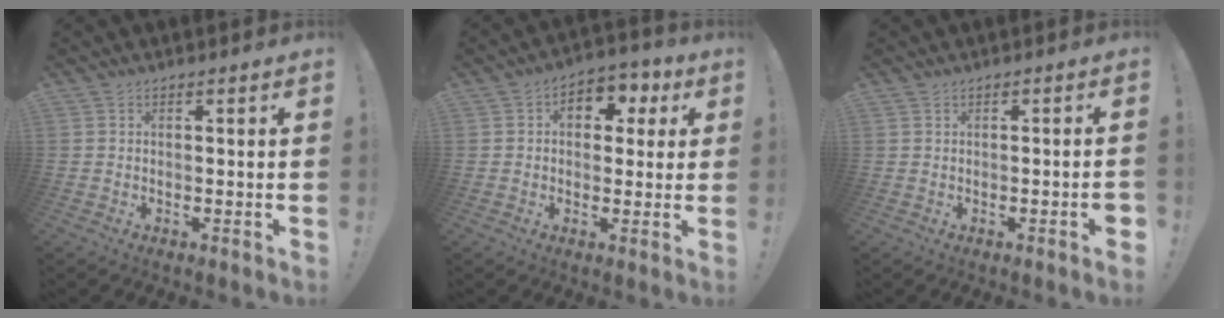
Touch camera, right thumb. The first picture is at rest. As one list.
[{"total": 7.9, "force": [2.1, 6.0, 4.7], "torque": [-0.048, -0.005, 0.038]}, {"total": 2.3, "force": [-1.1, 0.1, 2.0], "torque": [-0.031, 0.002, -0.017]}]